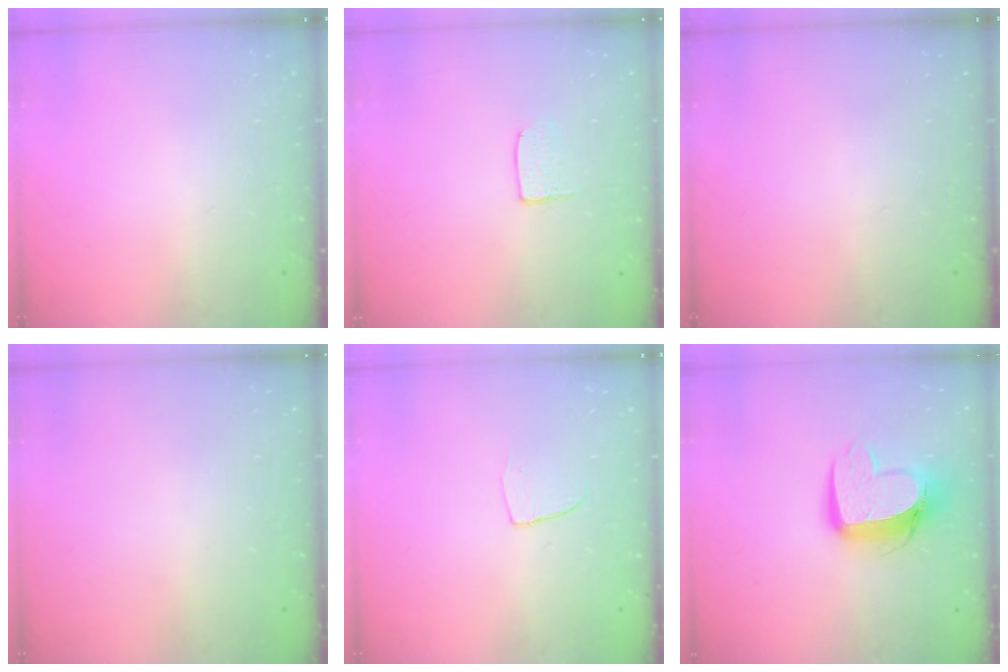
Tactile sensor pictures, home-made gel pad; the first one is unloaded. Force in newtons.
{"total": 3.6, "press": 3.6, "slide": 0.3}
{"total": 0.0}
{"total": 0.0}
{"total": 3.8, "press": 3.8, "slide": 0.3}
{"total": 12.5, "press": 12.4, "slide": 1.2}